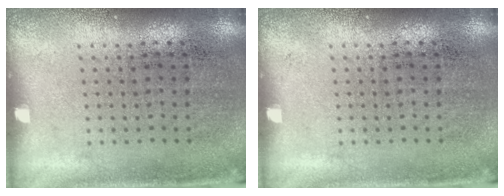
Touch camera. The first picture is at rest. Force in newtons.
{"total": 0.0}